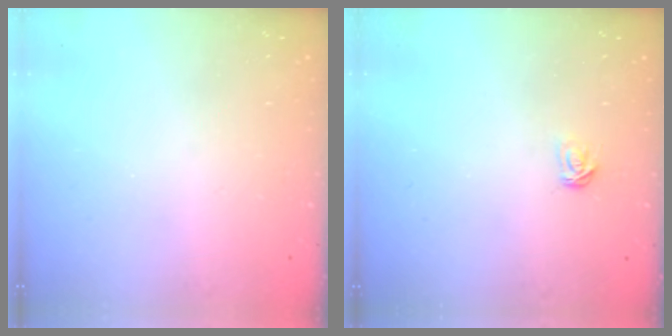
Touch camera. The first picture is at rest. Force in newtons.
{"total": 3.0, "press": 3.0, "slide": 0.2}